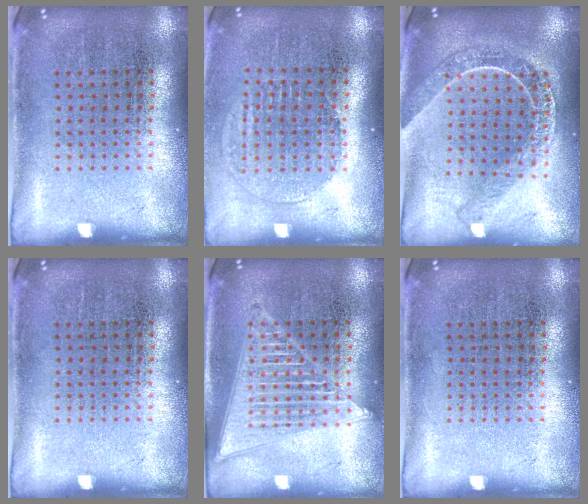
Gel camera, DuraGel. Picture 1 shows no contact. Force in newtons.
{"total": 1.3, "press": 1.2, "slide": 0.6}
{"total": 2.1, "press": 1.9, "slide": 1.0}
{"total": 0.0}
{"total": 2.1, "press": 2.1, "slide": 0.2}
{"total": 0.0}